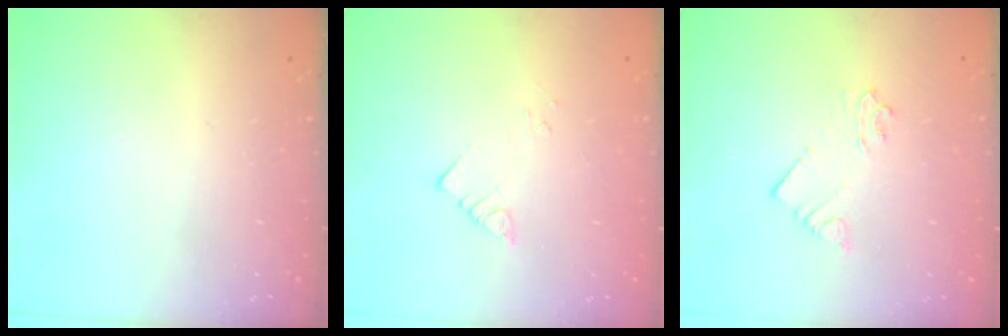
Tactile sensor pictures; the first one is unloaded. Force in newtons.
{"total": 2.8, "press": 2.8, "slide": 0.2}
{"total": 3.2, "press": 3.2, "slide": 0.2}